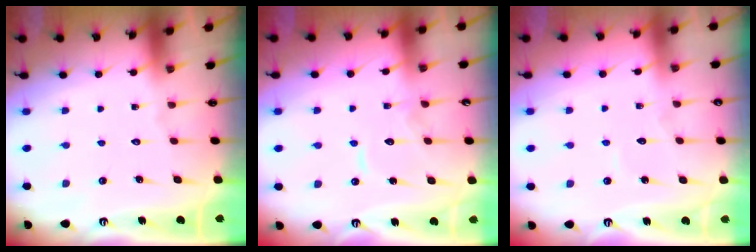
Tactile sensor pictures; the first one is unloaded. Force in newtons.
{"total": 9.5, "press": 9.4, "slide": 0.7}
{"total": 3.7, "press": 3.7, "slide": 0.4}